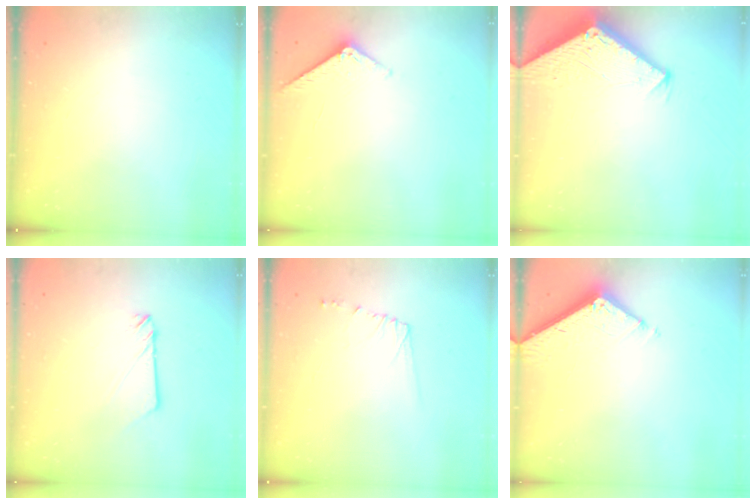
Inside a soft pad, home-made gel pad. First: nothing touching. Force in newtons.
{"total": 5.6, "press": 5.6, "slide": 0.6}
{"total": 2.8, "press": 2.8, "slide": 0.1}
{"total": 3.0, "press": 3.0, "slide": 0.2}
{"total": 5.8, "press": 5.8, "slide": 0.6}
{"total": 6.7, "press": 6.7, "slide": 0.2}